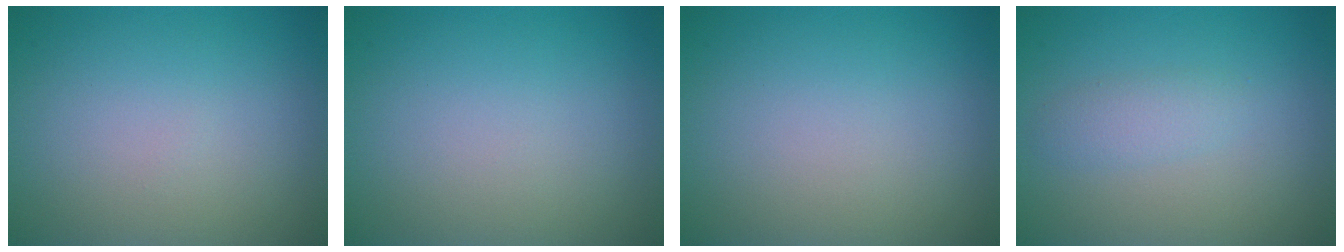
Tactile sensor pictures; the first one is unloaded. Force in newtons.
{"total": 0.0}
{"total": 0.0}
{"total": 1.5, "press": 1.5, "slide": 0.1}